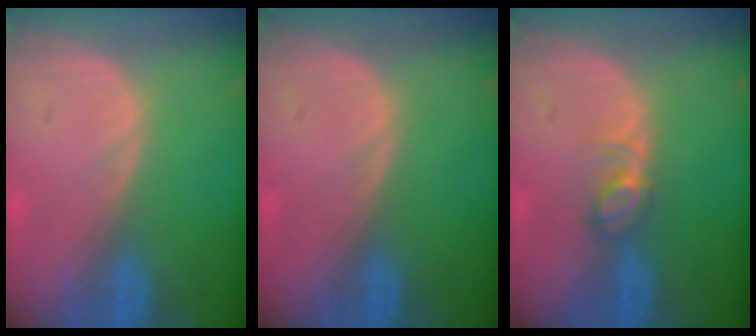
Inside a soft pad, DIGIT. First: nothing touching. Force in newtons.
{"total": 0.0}
{"total": 2.8, "press": 2.8, "slide": 0.4}